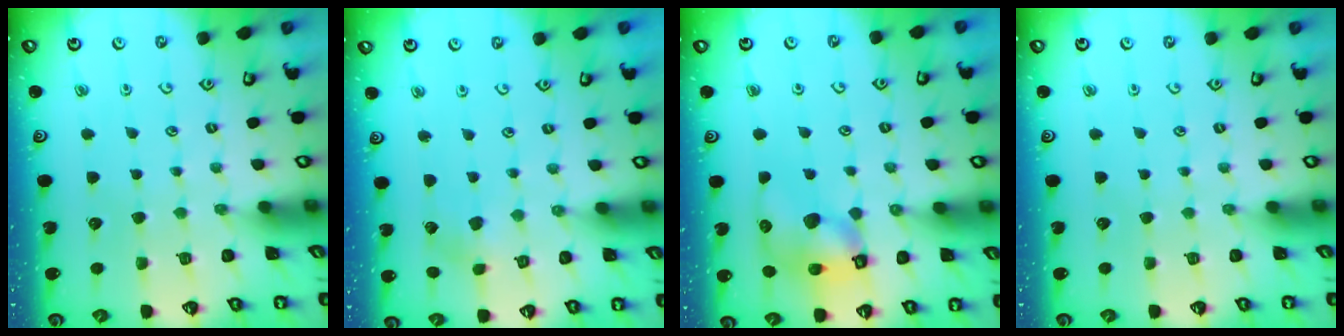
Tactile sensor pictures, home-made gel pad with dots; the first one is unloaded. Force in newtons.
{"total": 3.4, "press": 3.3, "slide": 0.4}
{"total": 10.8, "press": 10.6, "slide": 1.7}
{"total": 0.0}